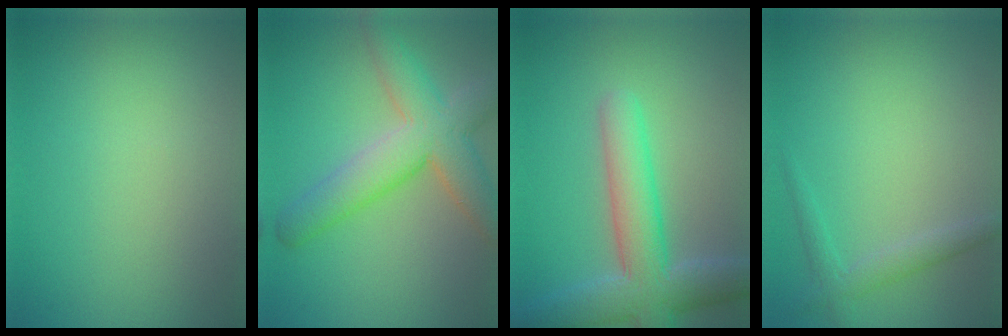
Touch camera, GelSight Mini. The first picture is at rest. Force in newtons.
{"total": 6.7, "press": 6.7, "slide": 0.4}
{"total": 6.8, "press": 6.8, "slide": 0.3}
{"total": 1.8, "press": 1.8, "slide": 0.0}